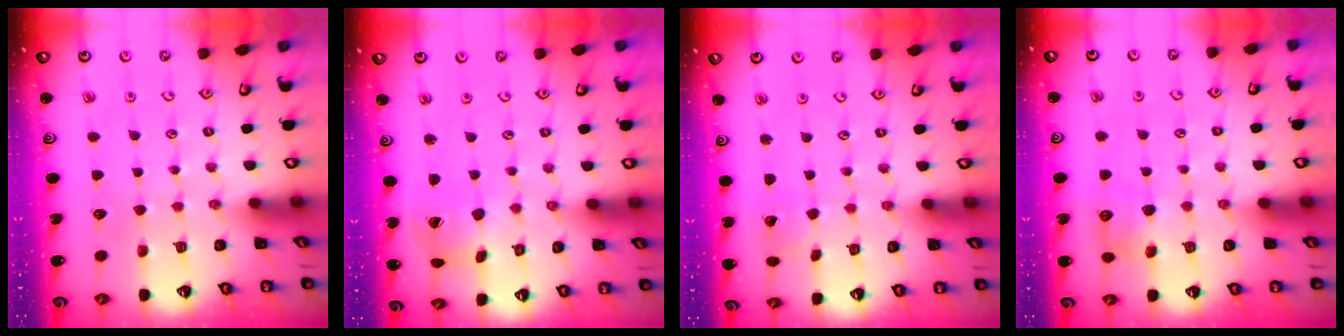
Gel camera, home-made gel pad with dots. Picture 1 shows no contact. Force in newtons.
{"total": 5.3, "press": 5.2, "slide": 0.5}
{"total": 2.5, "press": 2.5, "slide": 0.3}
{"total": 6.2, "press": 6.2, "slide": 0.6}